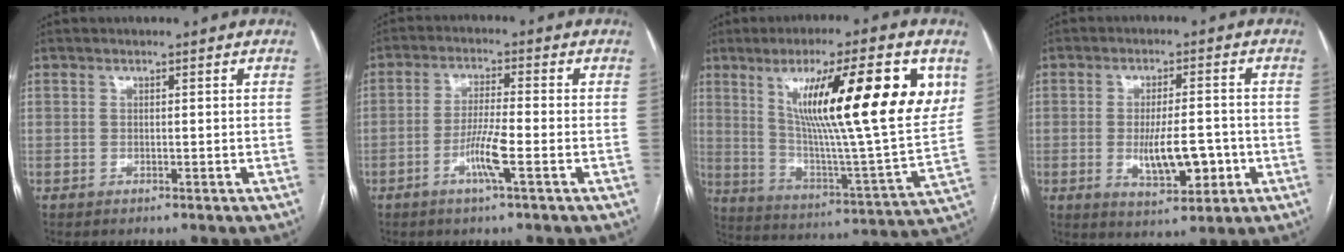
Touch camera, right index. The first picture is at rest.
{"total": 5.9, "force": [-2.4, -0.1, 5.4], "torque": [-0.105, -0.006, -0.046]}
{"total": 23.6, "force": [9.1, 2.0, 21.7], "torque": [-0.335, -0.004, 0.137]}
{"total": 8.2, "force": [-1.8, 2.6, 7.6], "torque": [-0.127, -0.004, -0.023]}